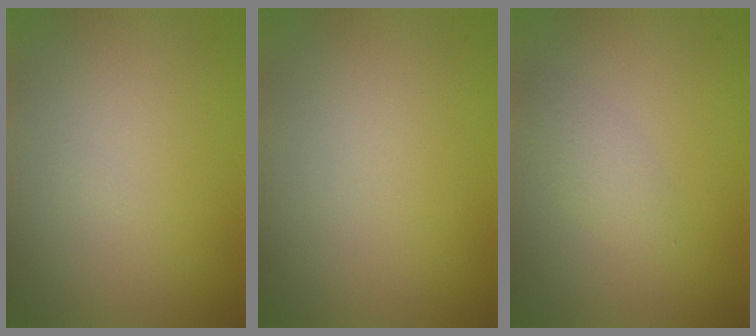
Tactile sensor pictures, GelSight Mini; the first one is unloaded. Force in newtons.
{"total": 0.0}
{"total": 1.8, "press": 1.8, "slide": 0.1}